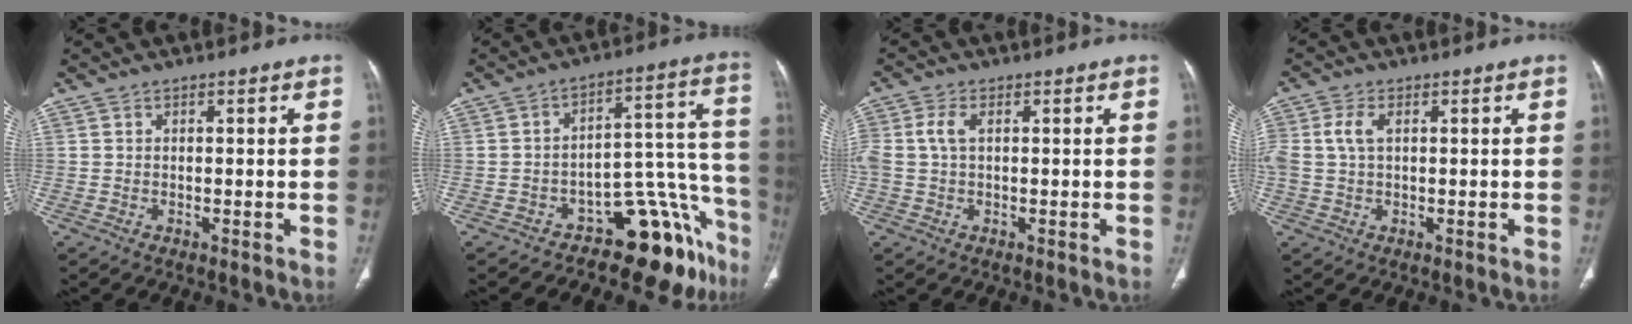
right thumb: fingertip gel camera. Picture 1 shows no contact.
{"total": 15.2, "force": [-11.1, 6.5, 8.1], "torque": [-0.020, 0.139, -0.160]}
{"total": 4.2, "force": [0.6, 2.4, 3.4], "torque": [-0.100, 0.012, 0.011]}
{"total": 4.7, "force": [1.0, 2.8, 3.7], "torque": [-0.102, 0.012, 0.019]}